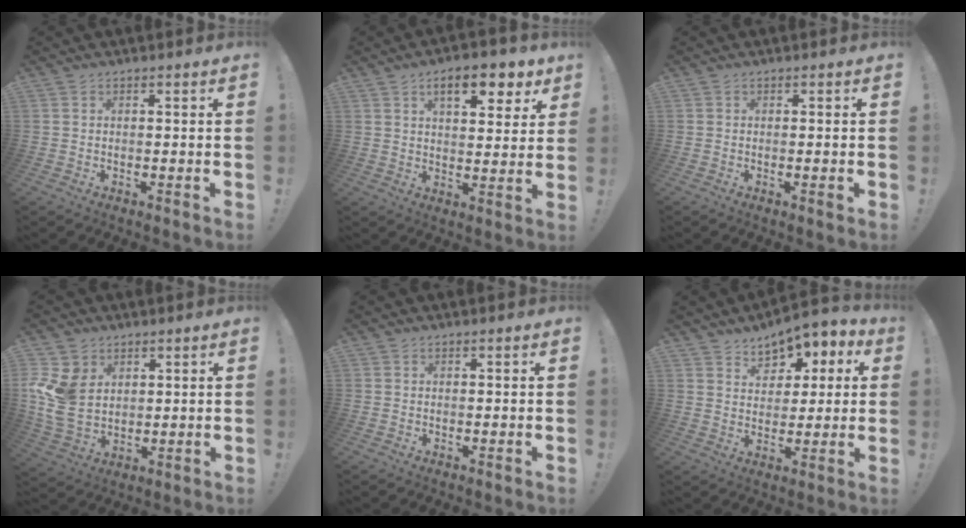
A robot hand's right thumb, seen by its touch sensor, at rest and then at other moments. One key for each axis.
{"total": 10.6, "fx": 5.9, "fy": 4.1, "fz": 7.8, "tx": -0.097, "ty": -0.029, "tz": 0.095}
{"total": 1.5, "fx": -0.4, "fy": -0.1, "fz": 1.4, "tx": -0.022, "ty": 0.000, "tz": -0.008}
{"total": 12.0, "fx": 3.2, "fy": 9.4, "fz": 6.7, "tx": -0.143, "ty": -0.022, "tz": 0.064}
{"total": 0.0}
{"total": 7.4, "fx": 4.9, "fy": 5.2, "fz": 1.9, "tx": -0.018, "ty": -0.041, "tz": 0.091}